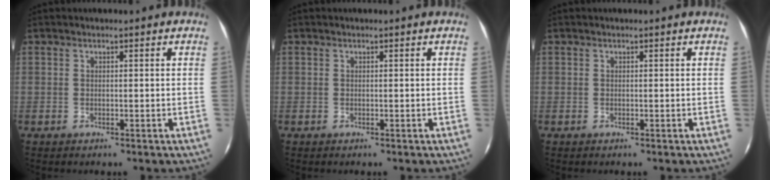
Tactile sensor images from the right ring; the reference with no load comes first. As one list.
[{"total": 0.0}, {"total": 0.0}]